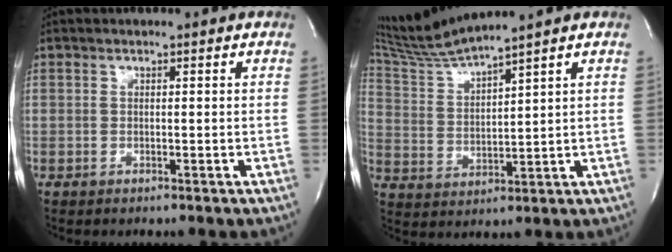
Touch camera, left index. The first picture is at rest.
{"total": 8.1, "force": [7.5, -1.9, 2.5], "torque": [-0.065, -0.004, 0.159]}